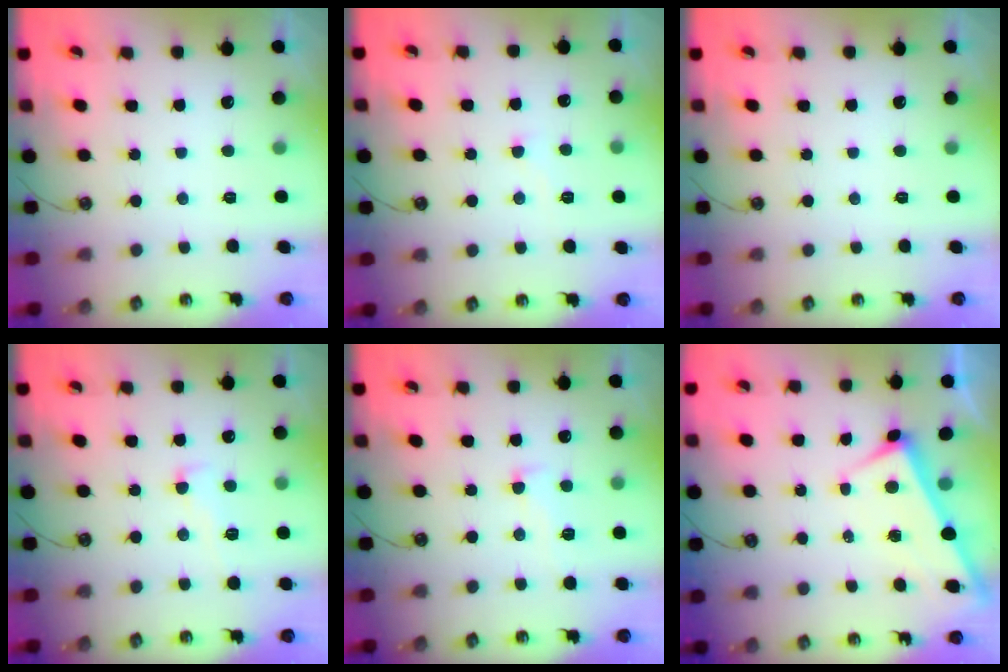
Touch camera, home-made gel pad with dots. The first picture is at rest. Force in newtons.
{"total": 4.5, "press": 4.5, "slide": 0.5}
{"total": 0.0}
{"total": 1.2, "press": 0.9, "slide": 0.8}
{"total": 1.1, "press": 0.7, "slide": 0.9}
{"total": 2.7, "press": 2.7, "slide": 0.2}